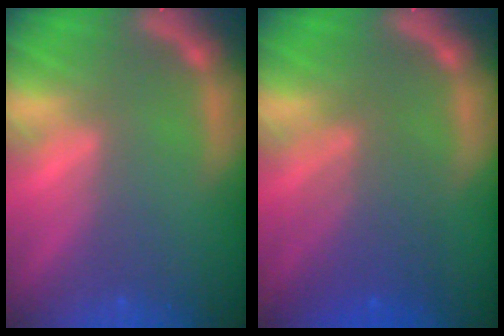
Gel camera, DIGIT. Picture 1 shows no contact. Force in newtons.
{"total": 5.0}